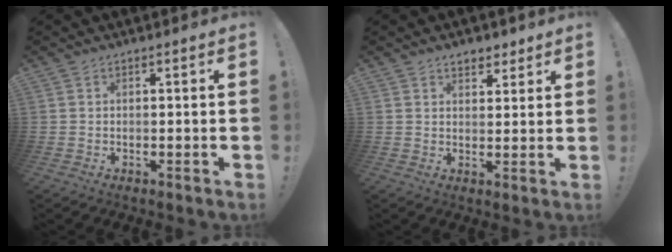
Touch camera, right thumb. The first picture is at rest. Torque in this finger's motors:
{"motor_torque": [0.23, 0.44, 0.00, -0.01, 0.00]}